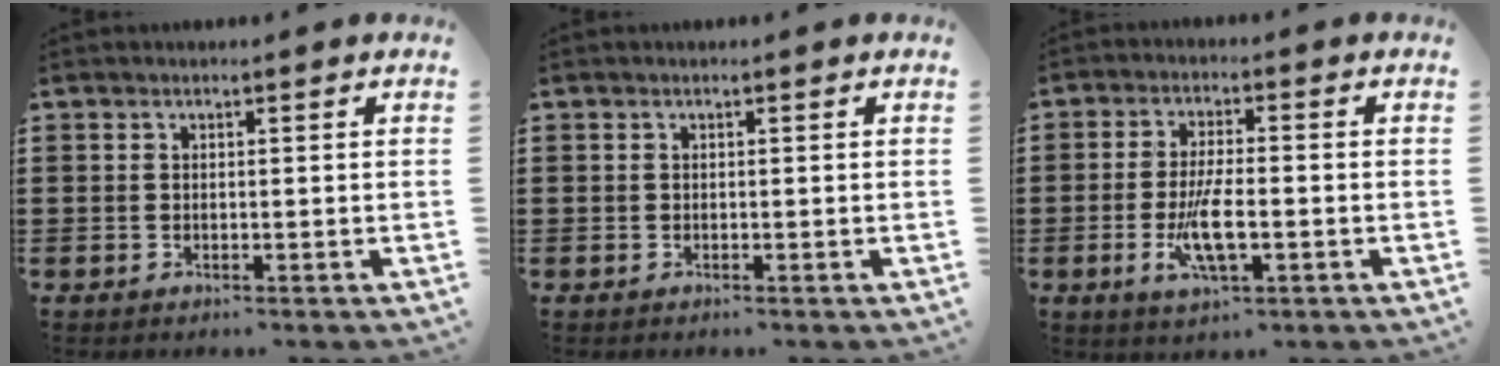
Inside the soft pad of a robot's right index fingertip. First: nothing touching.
{"total": 0.0}
{"total": 7.1, "force": [-2.1, 2.0, 6.5], "torque": [-0.139, -0.014, -0.040]}